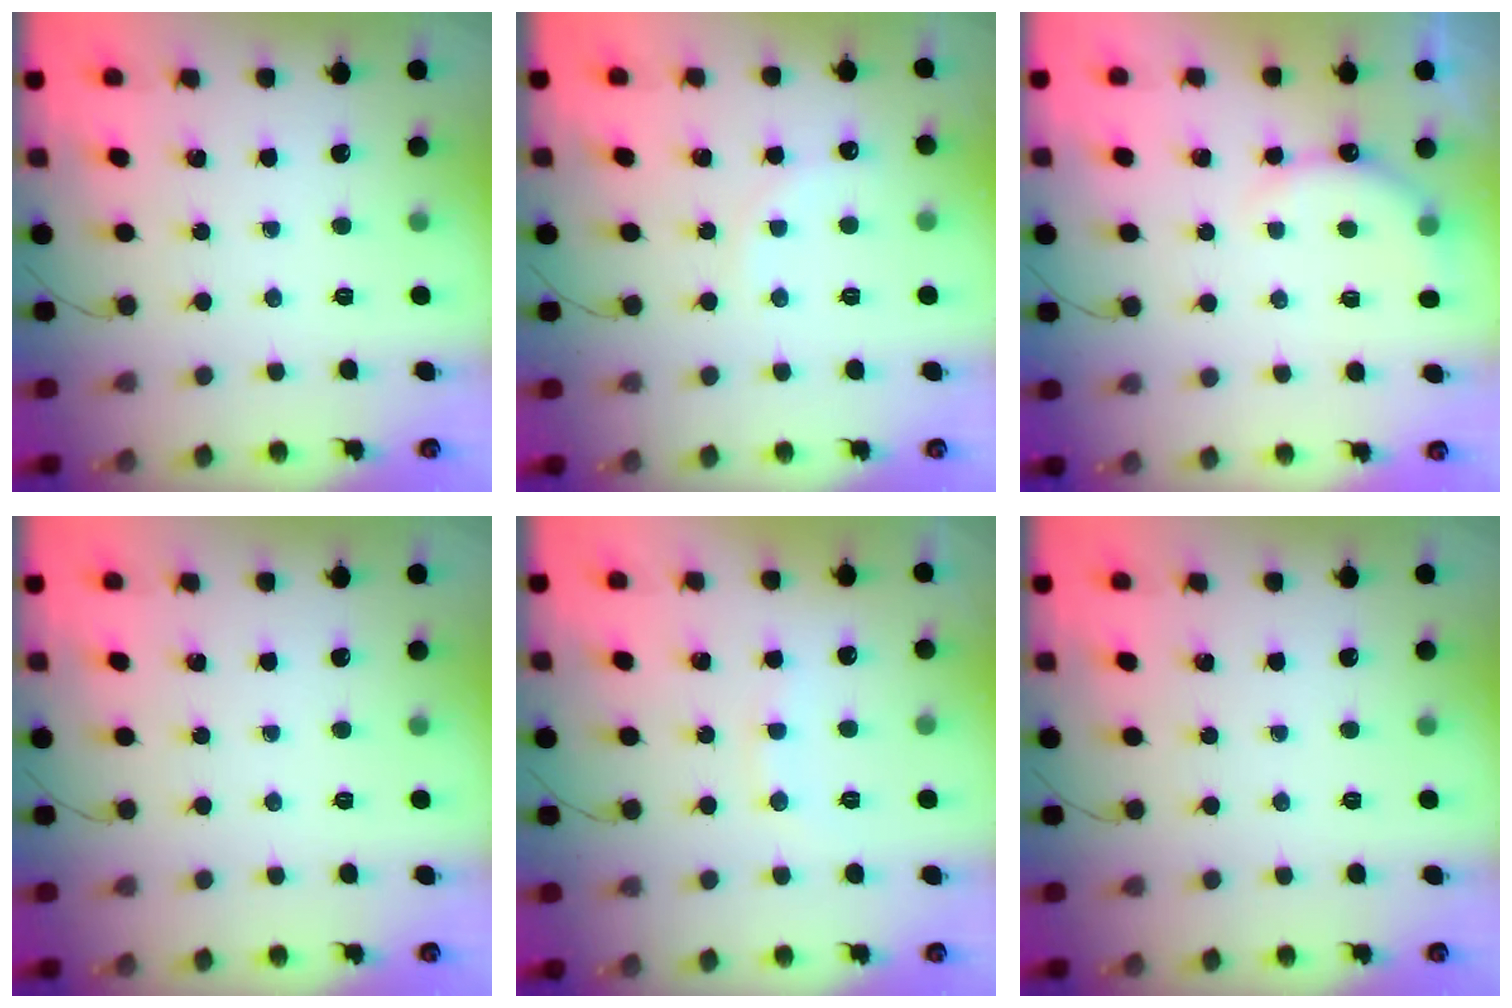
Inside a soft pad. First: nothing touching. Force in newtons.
{"total": 6.1, "press": 5.9, "slide": 1.4}
{"total": 6.4, "press": 6.4, "slide": 0.5}
{"total": 0.0}
{"total": 7.5, "press": 7.4, "slide": 1.5}
{"total": 0.0}